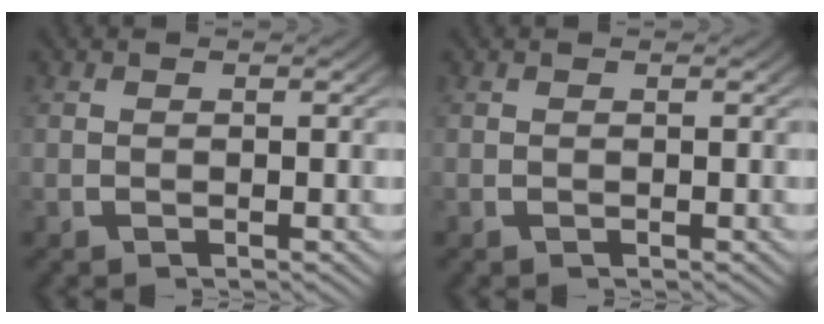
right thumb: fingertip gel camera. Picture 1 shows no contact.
{"total": 0.0}